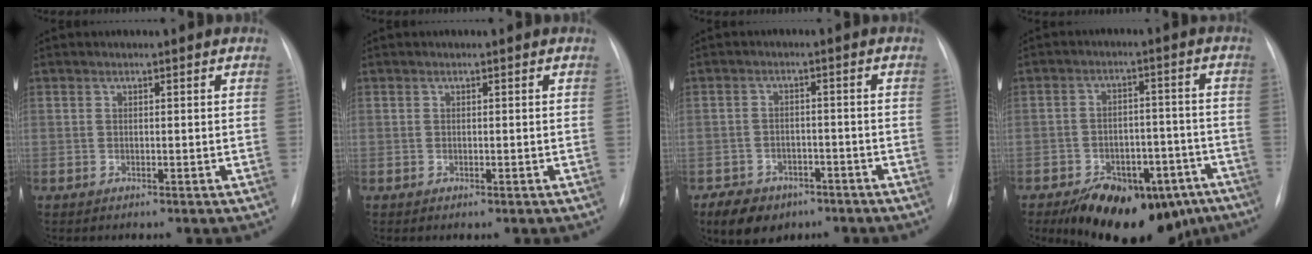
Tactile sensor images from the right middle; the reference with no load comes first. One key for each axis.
{"total": 0.0}
{"total": 7.2, "fx": -4.8, "fy": 4.7, "fz": 2.5, "tx": -0.046, "ty": 0.003, "tz": -0.071}
{"total": 17.4, "fx": -11.8, "fy": 8.6, "fz": 9.4, "tx": -0.107, "ty": 0.027, "tz": -0.160}